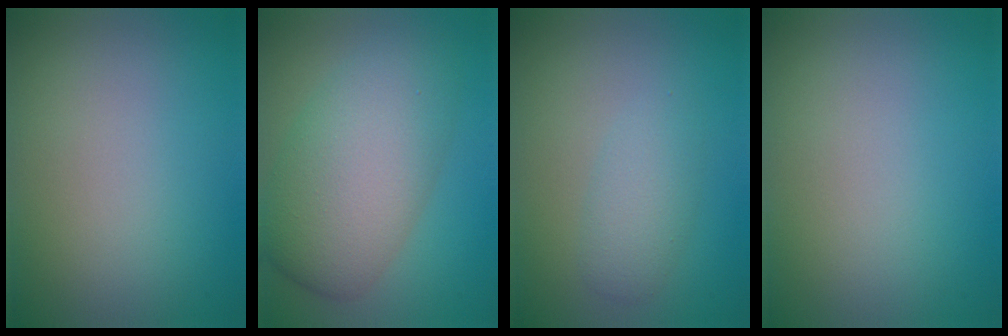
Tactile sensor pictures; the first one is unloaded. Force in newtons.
{"total": 8.4, "press": 8.4, "slide": 0.1}
{"total": 2.5, "press": 2.5, "slide": 0.0}
{"total": 0.0}